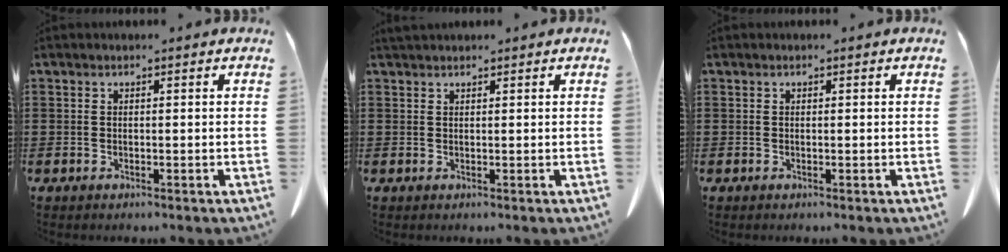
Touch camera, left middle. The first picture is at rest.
{"total": 1.1, "force": [1.0, 0.2, 0.3], "torque": [-0.009, 0.000, 0.020]}
{"total": 0.0}